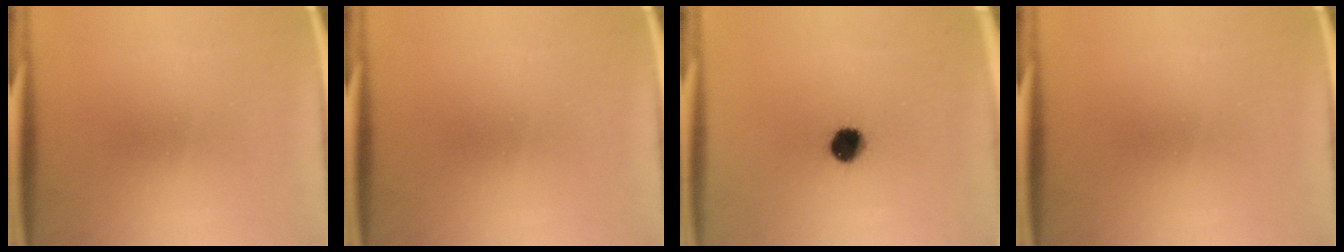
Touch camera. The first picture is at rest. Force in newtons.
{"total": 0.0}
{"total": 6.5}
{"total": 0.0}